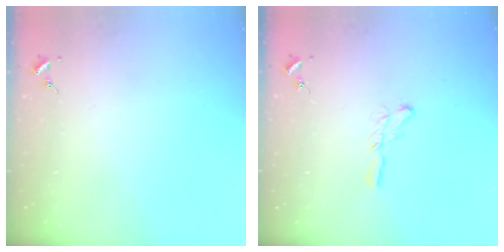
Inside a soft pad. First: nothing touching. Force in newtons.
{"total": 5.4, "press": 5.4, "slide": 0.3}